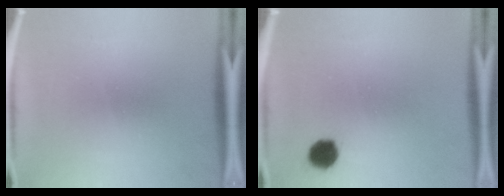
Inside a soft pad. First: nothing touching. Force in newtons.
{"total": 4.3}